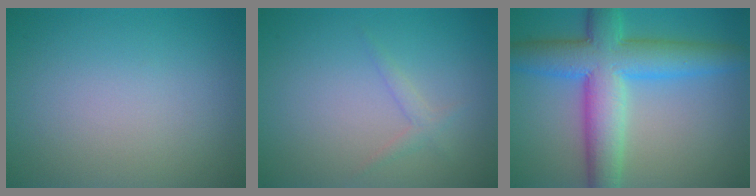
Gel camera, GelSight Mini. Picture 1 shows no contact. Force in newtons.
{"total": 1.1, "press": 1.1, "slide": 0.1}
{"total": 9.1, "press": 9.1, "slide": 0.2}